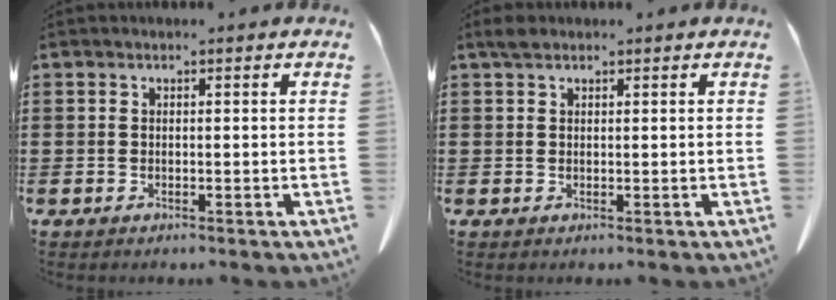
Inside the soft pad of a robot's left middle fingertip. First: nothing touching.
{"total": 1.5, "force": [1.1, 0.8, 0.7], "torque": [-0.017, 0.003, 0.022]}